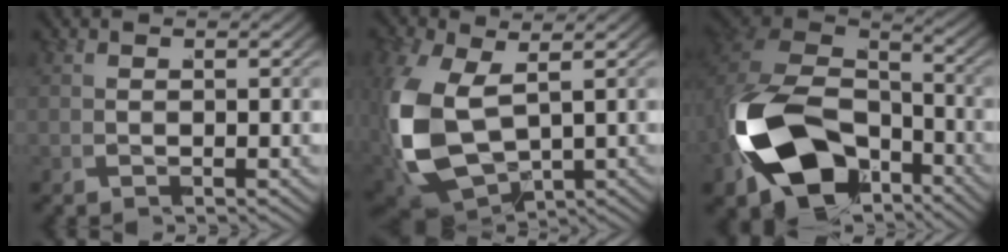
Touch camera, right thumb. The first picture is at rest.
{"total": 10.5, "force": [-1.6, 7.5, 7.2], "torque": [-0.213, -0.049, -0.001]}
{"total": 15.6, "force": [-5.3, 11.2, 9.6], "torque": [-0.238, -0.057, -0.074]}